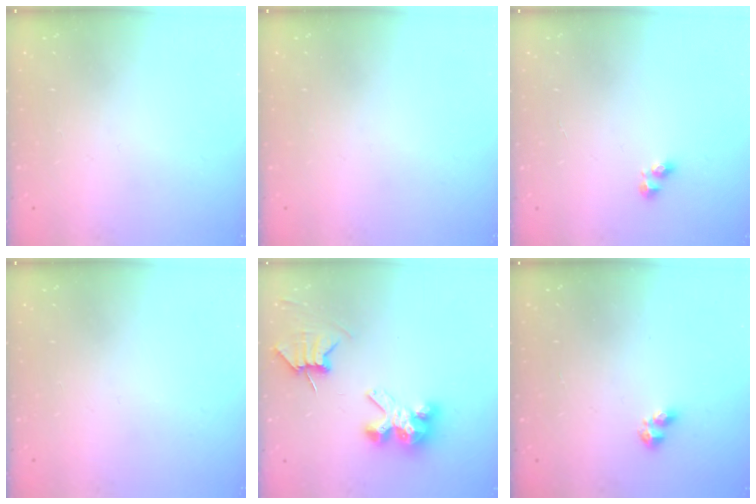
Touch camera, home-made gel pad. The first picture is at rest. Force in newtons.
{"total": 0.0}
{"total": 2.6, "press": 2.6, "slide": 0.2}
{"total": 0.0}
{"total": 7.1, "press": 7.1, "slide": 0.7}
{"total": 2.3, "press": 2.2, "slide": 0.6}